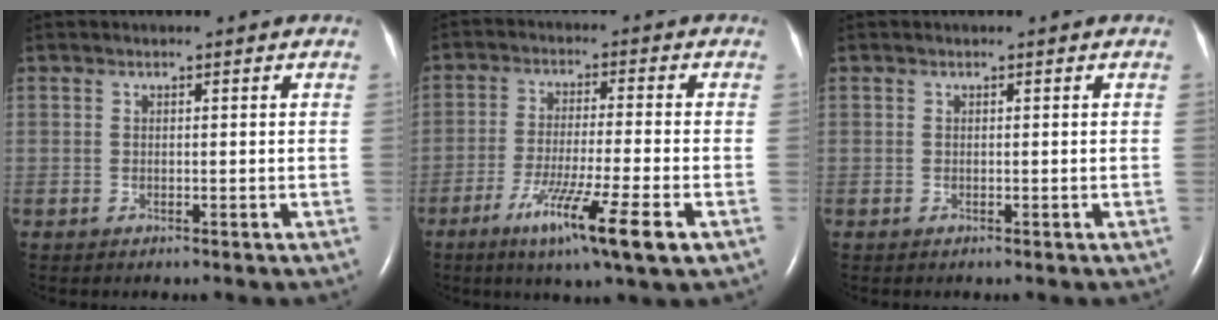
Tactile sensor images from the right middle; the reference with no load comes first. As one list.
[{"total": 11.5, "force": [-5.8, -0.4, 9.9], "torque": [-0.179, -0.032, -0.098]}, {"total": 0.0}]